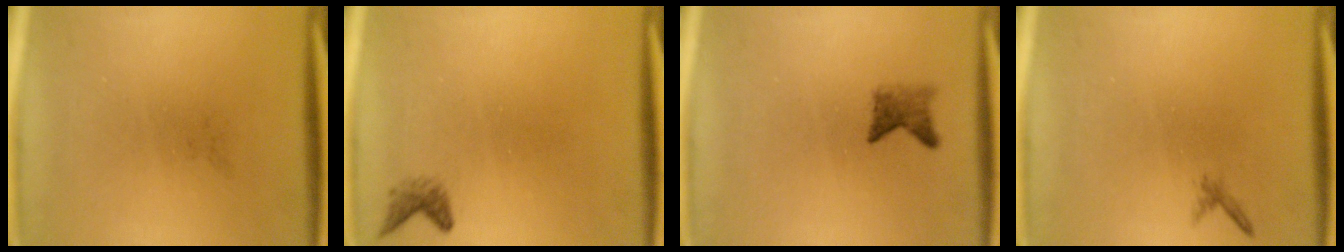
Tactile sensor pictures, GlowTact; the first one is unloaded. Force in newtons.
{"total": 1.3}
{"total": 2.0}
{"total": 0.6}